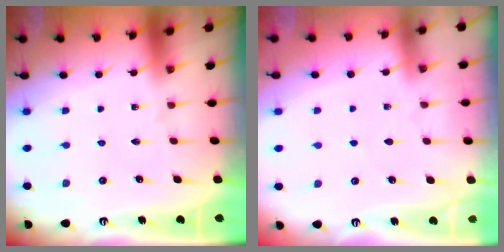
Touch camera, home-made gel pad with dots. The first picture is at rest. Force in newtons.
{"total": 2.1, "press": 2.0, "slide": 0.3}